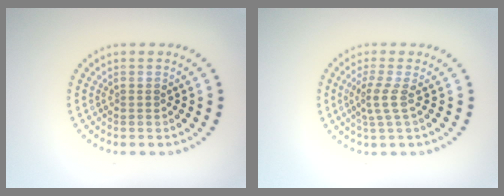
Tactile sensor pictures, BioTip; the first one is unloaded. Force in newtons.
{"total": 2.0, "press": 1.3, "slide": 1.6}